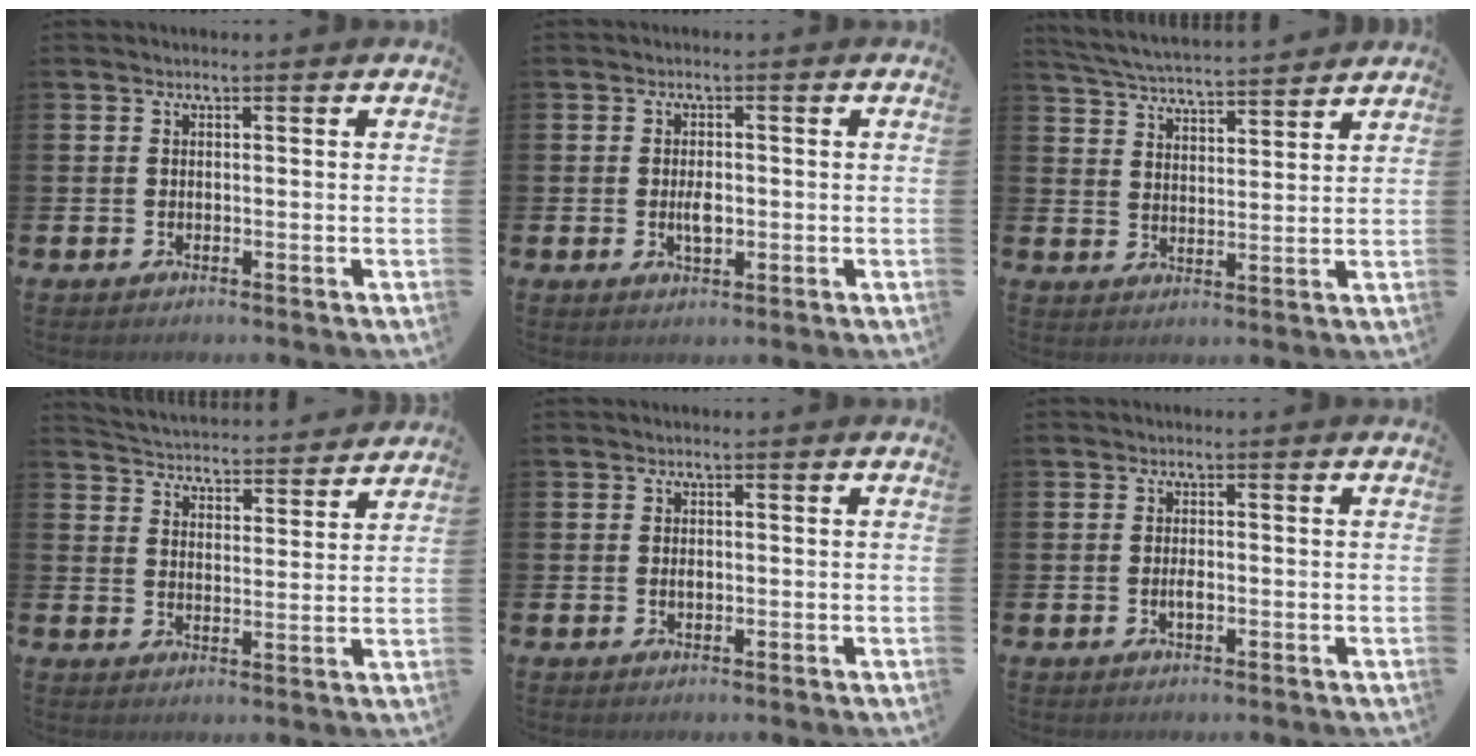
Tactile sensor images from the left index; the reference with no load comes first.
{"total": 2.5, "force": [-0.2, 1.3, 2.2], "torque": [-0.028, -0.004, -0.007]}
{"total": 5.2, "force": [5.1, 0.0, 0.6], "torque": [-0.031, -0.036, 0.090]}
{"total": 4.8, "force": [4.7, 0.4, -0.1], "torque": [-0.012, -0.044, 0.080]}
{"total": 0.9, "force": [0.0, 0.5, 0.7], "torque": [-0.008, 0.000, -0.002]}
{"total": 1.3, "force": [-0.3, 0.5, 1.2], "torque": [-0.016, -0.003, -0.006]}